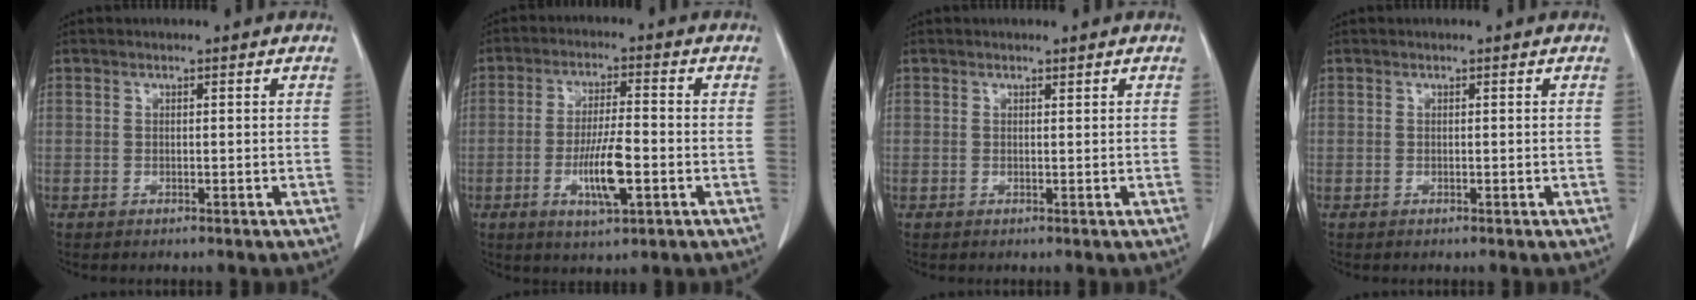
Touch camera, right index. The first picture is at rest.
{"total": 8.2, "force": [-2.5, 1.3, 7.7], "torque": [-0.144, -0.006, -0.042]}
{"total": 0.0}
{"total": 0.0}